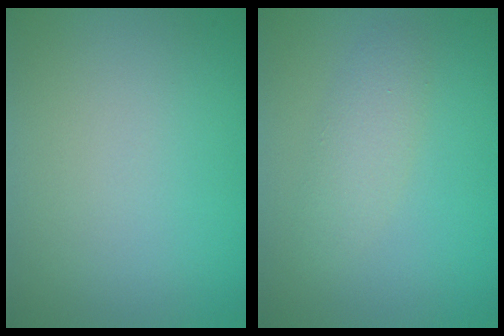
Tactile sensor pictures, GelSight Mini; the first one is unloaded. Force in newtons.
{"total": 2.1, "press": 2.1, "slide": 0.1}